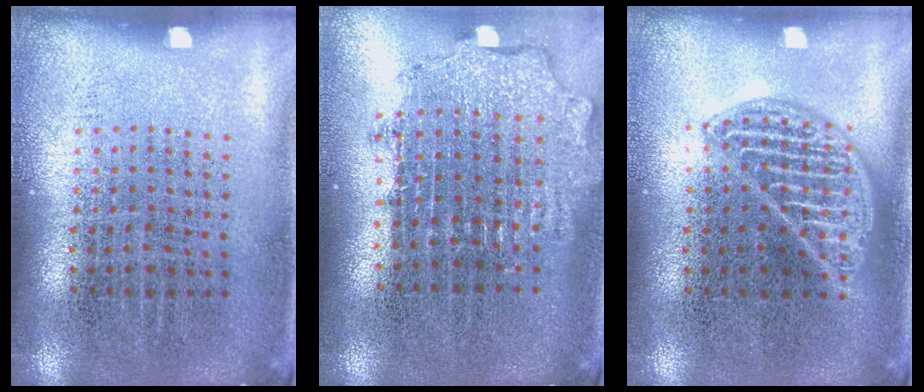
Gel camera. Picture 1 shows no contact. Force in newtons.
{"total": 1.9, "press": 1.5, "slide": 1.1}
{"total": 2.1, "press": 2.1, "slide": 0.2}